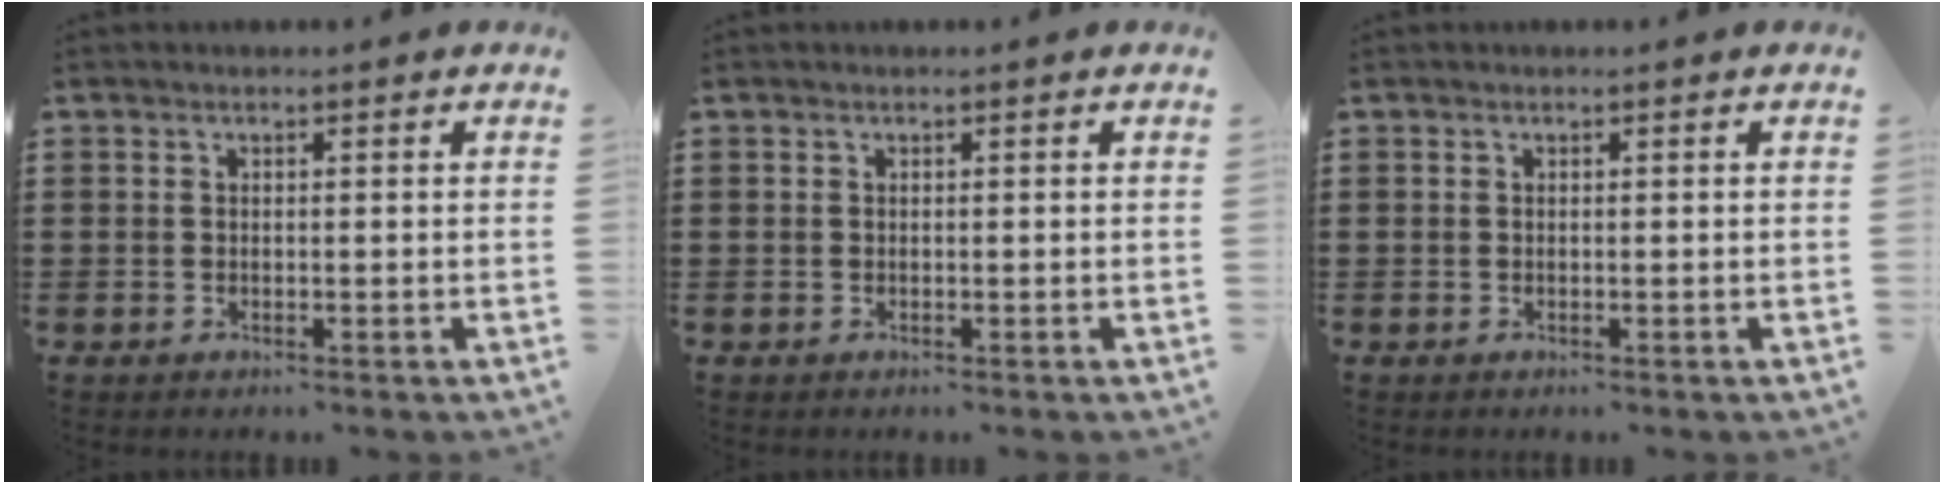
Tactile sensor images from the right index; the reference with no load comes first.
{"total": 0.0}
{"total": 0.0}